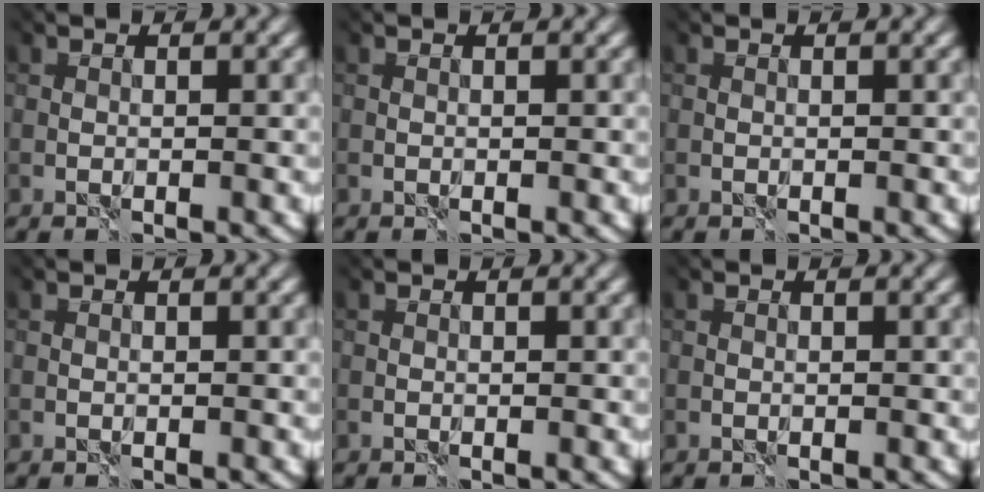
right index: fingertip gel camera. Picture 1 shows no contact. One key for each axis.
{"total": 0.0}
{"total": 0.0}
{"total": 0.0}
{"total": 0.0}
{"total": 0.0}